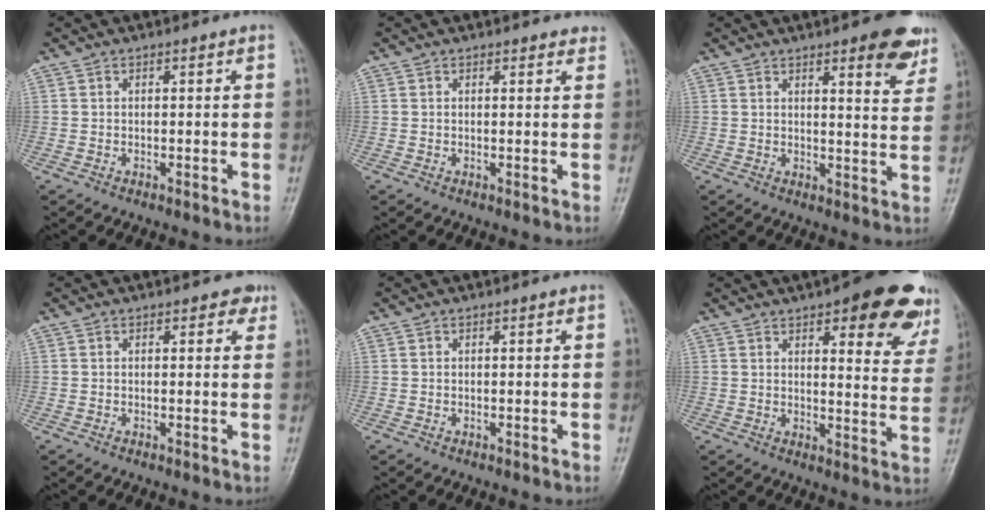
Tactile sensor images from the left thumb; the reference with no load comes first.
{"total": 1.7, "force": [1.5, 0.8, 0.4], "torque": [0.010, -0.004, 0.010]}
{"total": 9.4, "force": [5.7, 2.8, 6.9], "torque": [-0.057, -0.027, 0.067]}
{"total": 2.0, "force": [1.2, 1.3, 1.0], "torque": [0.007, -0.002, 0.008]}
{"total": 0.0}
{"total": 18.1, "force": [10.7, 6.2, 13.2], "torque": [-0.116, -0.044, 0.120]}